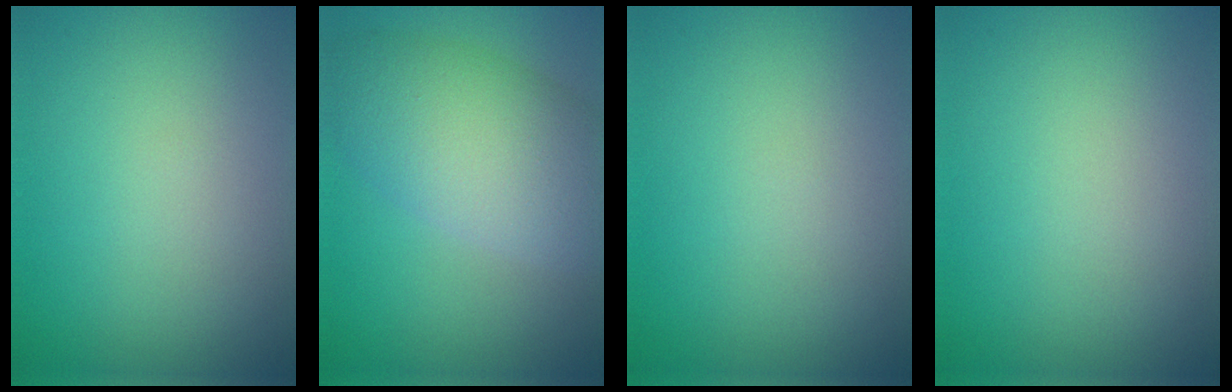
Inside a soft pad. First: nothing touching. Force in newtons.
{"total": 8.1, "press": 8.1, "slide": 0.3}
{"total": 0.0}
{"total": 0.0}